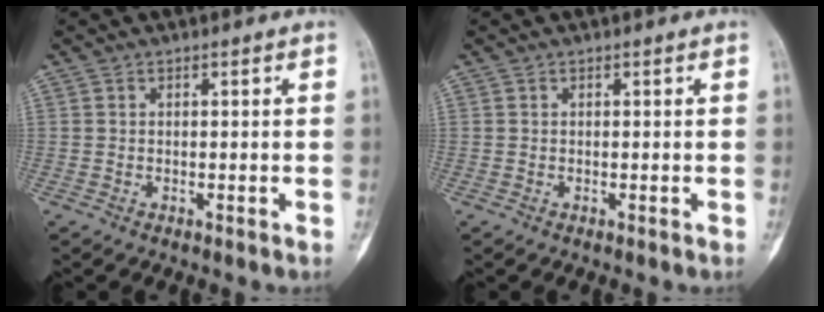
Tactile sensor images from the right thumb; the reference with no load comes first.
{"total": 0.0}